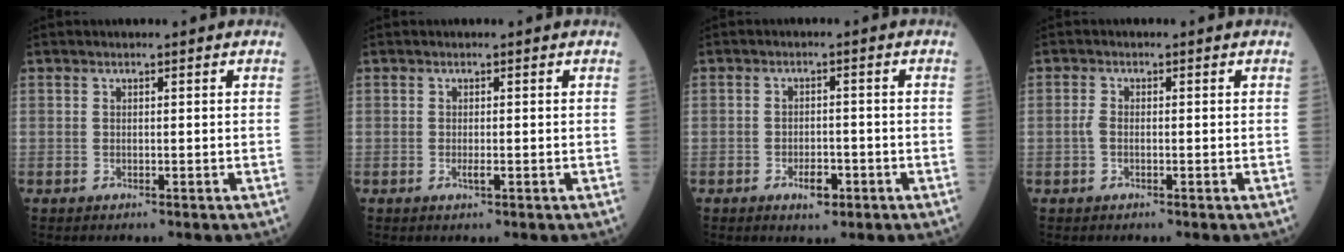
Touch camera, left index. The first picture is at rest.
{"total": 0.8, "force": [-0.3, 0.1, 0.7], "torque": [-0.016, -0.002, -0.003]}
{"total": 3.3, "force": [-1.7, 1.5, 2.4], "torque": [-0.040, 0.003, -0.023]}
{"total": 1.2, "force": [-0.4, 0.5, 1.0], "torque": [-0.025, 0.001, -0.009]}